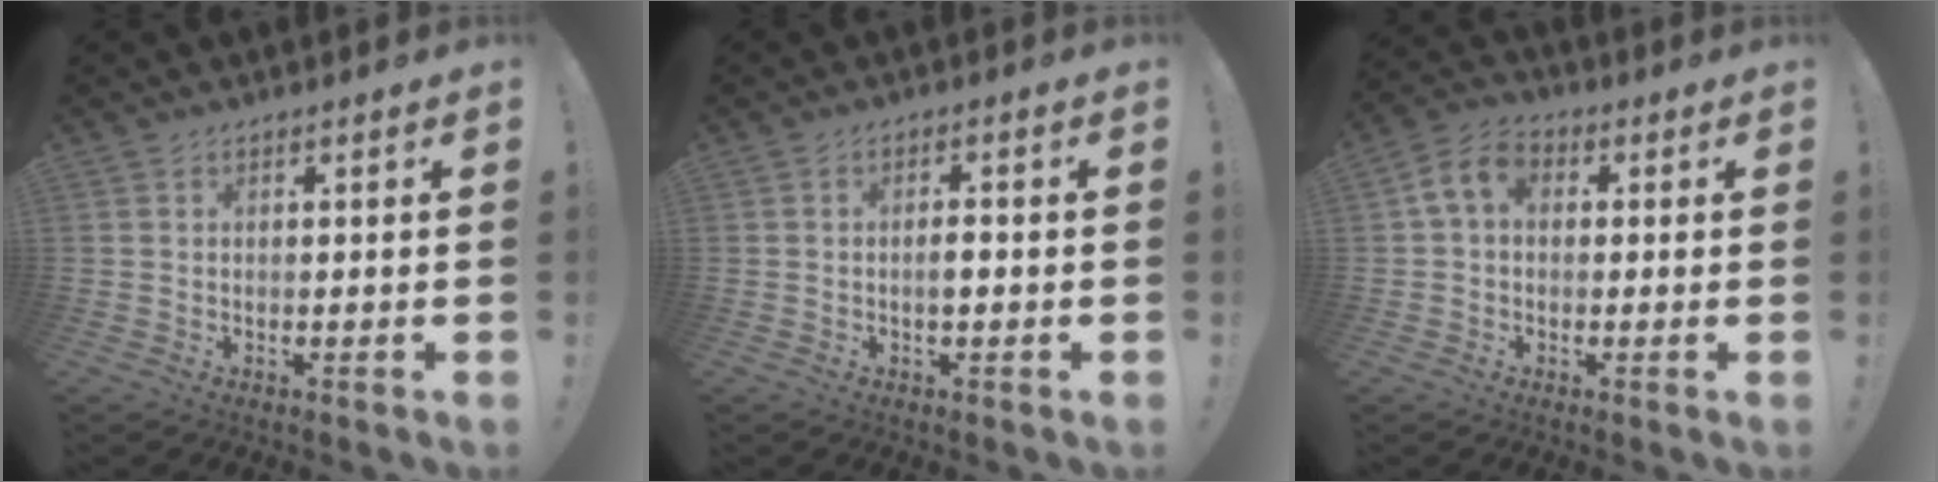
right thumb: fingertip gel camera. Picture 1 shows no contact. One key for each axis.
{"total": 2.6, "fx": -0.7, "fy": 1.0, "fz": 2.4, "tx": -0.035, "ty": 0.004, "tz": -0.014}
{"total": 7.7, "fx": 1.4, "fy": 5.5, "fz": 5.3, "tx": -0.101, "ty": 0.010, "tz": 0.033}